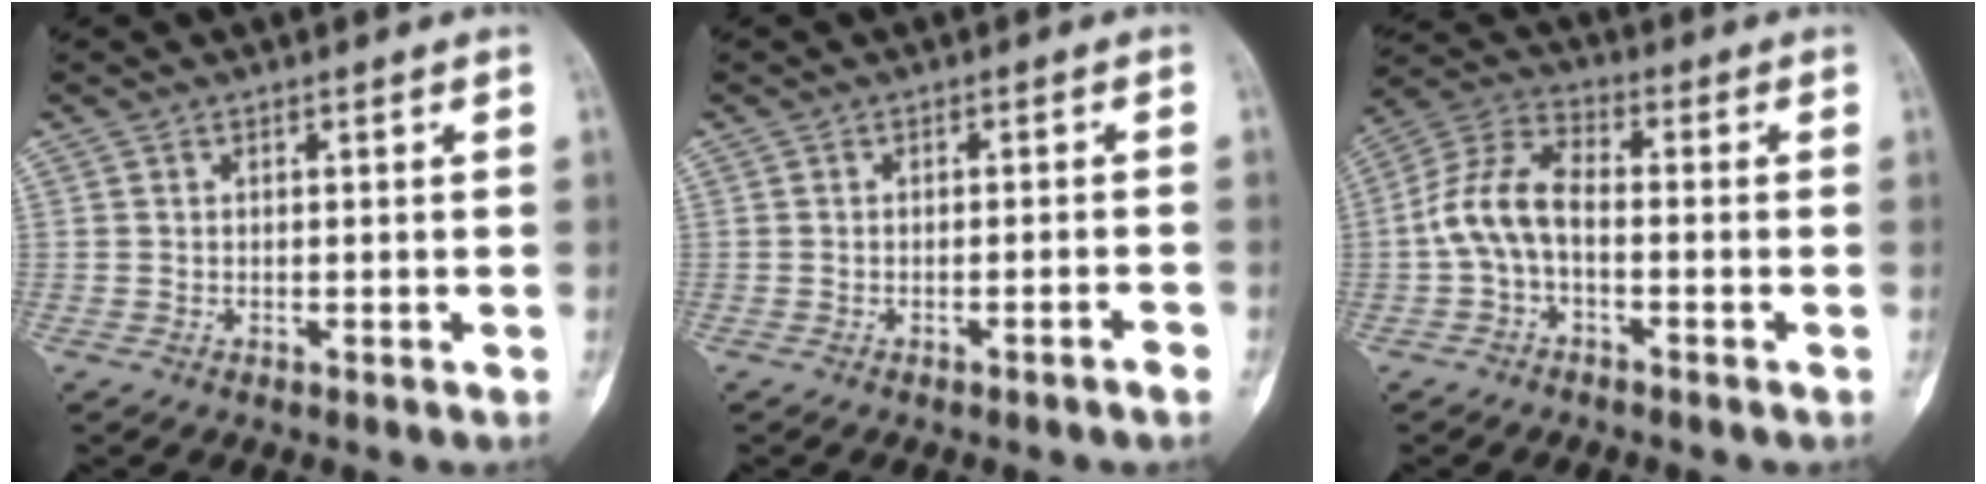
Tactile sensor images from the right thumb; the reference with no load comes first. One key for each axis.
{"total": 2.0, "fx": -1.4, "fy": -0.2, "fz": 1.4, "tx": -0.031, "ty": 0.009, "tz": -0.017}
{"total": 8.7, "fx": -1.6, "fy": 4.6, "fz": 7.1, "tx": -0.146, "ty": 0.033, "tz": -0.042}